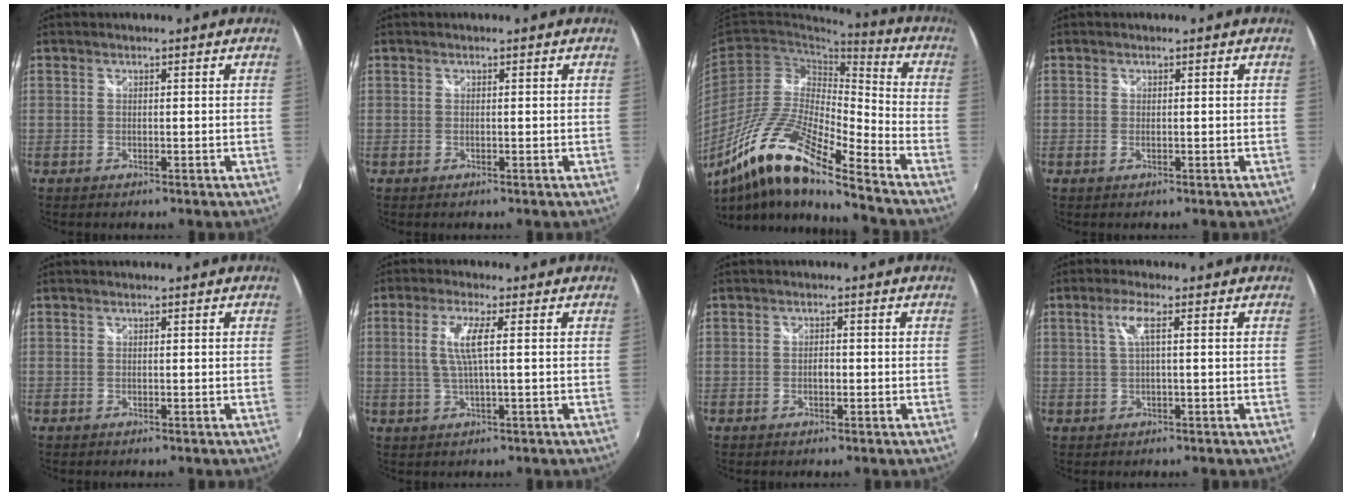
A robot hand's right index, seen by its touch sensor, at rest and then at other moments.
{"total": 0.0}
{"total": 17.8, "force": [-11.6, 2.8, 13.2], "torque": [-0.246, -0.014, -0.236]}
{"total": 0.0}
{"total": 0.0}
{"total": 5.2, "force": [0.6, 0.2, 5.1], "torque": [-0.102, -0.002, 0.015]}
{"total": 1.1, "force": [-0.2, 0.7, 0.8], "torque": [-0.015, 0.006, -0.004]}
{"total": 3.3, "force": [0.6, -0.1, 3.2], "torque": [-0.065, 0.003, 0.013]}